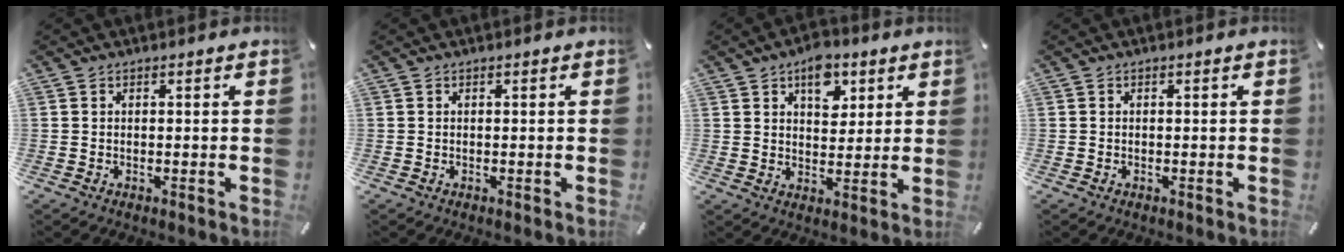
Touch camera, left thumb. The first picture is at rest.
{"total": 0.0}
{"total": 8.8, "force": [4.4, 5.8, 4.9], "torque": [-0.053, -0.014, 0.074]}
{"total": 0.0}